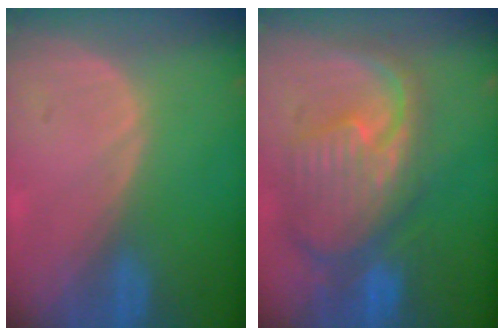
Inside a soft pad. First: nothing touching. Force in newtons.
{"total": 11.9, "press": 10.4, "slide": 5.9}